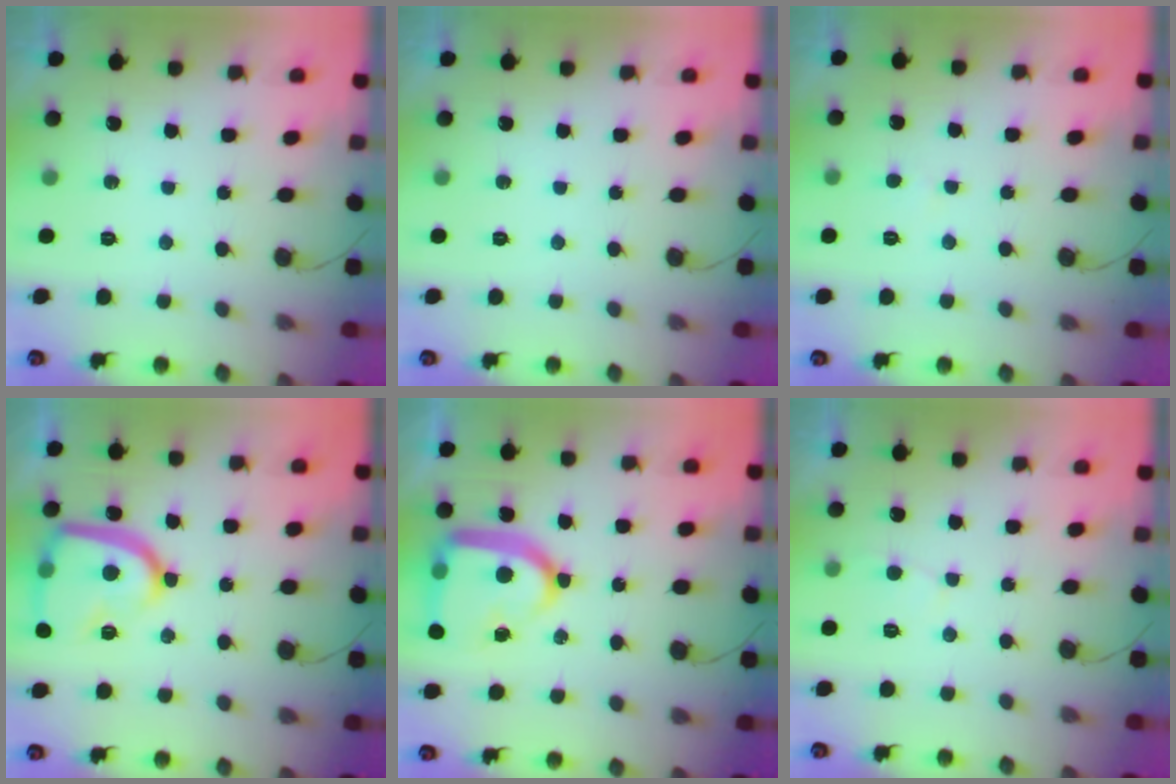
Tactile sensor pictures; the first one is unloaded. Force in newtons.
{"total": 0.0}
{"total": 1.8, "press": 1.8, "slide": 0.2}
{"total": 18.1, "press": 18.0, "slide": 1.4}
{"total": 18.4, "press": 18.4, "slide": 1.7}
{"total": 3.3, "press": 3.3, "slide": 0.4}